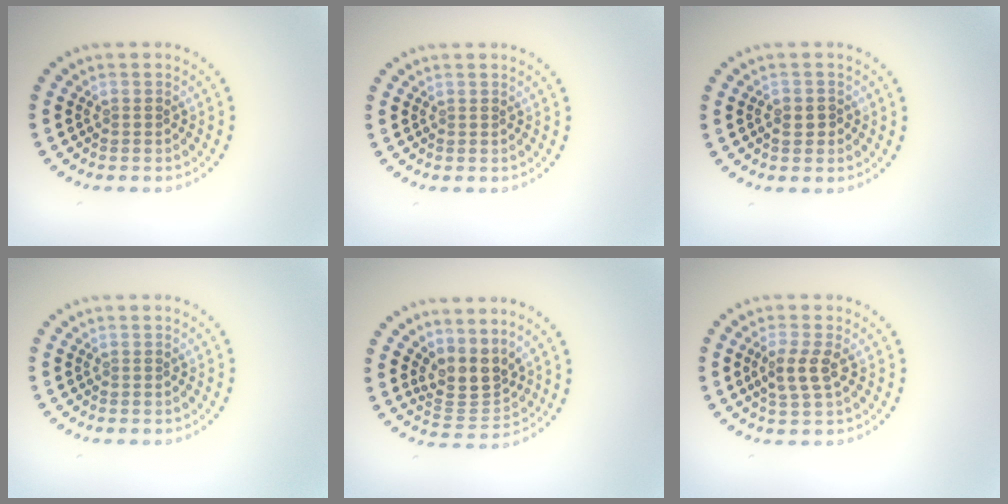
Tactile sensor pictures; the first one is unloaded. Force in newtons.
{"total": 0.0}
{"total": 1.1, "press": 1.0, "slide": 0.4}
{"total": 0.0}
{"total": 3.4, "press": 2.6, "slide": 2.1}
{"total": 2.7, "press": 2.6, "slide": 0.7}